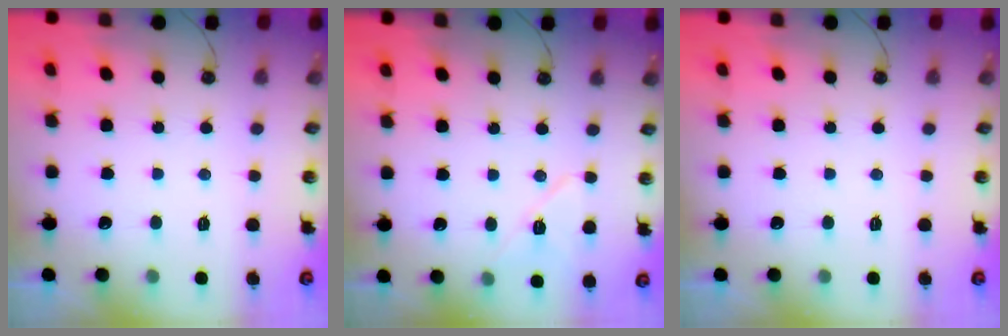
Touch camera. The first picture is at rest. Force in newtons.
{"total": 9.1, "press": 8.6, "slide": 3.1}
{"total": 0.0}